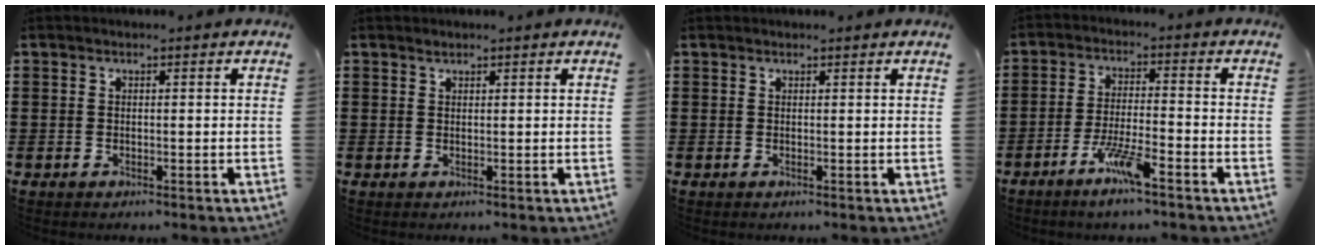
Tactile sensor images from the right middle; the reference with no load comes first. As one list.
[{"total": 0.8, "force": [0.8, 0.0, 0.1], "torque": [-0.003, -0.001, 0.015]}, {"total": 0.7, "force": [0.6, -0.2, 0.1], "torque": [-0.003, 0.000, 0.012]}, {"total": 6.0, "force": [-4.0, 0.5, 4.5], "torque": [-0.099, -0.011, -0.075]}]